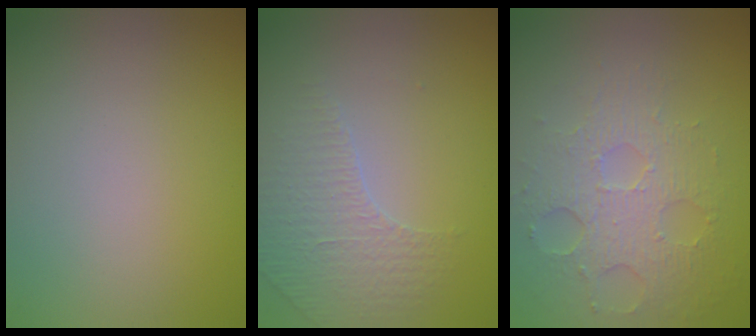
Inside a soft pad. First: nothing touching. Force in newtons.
{"total": 1.8, "press": 1.6, "slide": 0.8}
{"total": 3.7, "press": 3.3, "slide": 1.7}